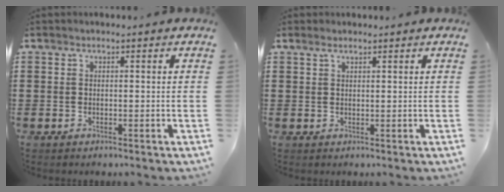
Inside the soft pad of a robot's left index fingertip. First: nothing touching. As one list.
[{"total": 1.0, "force": [0.8, 0.3, 0.6], "torque": [-0.015, 0.001, 0.015]}]